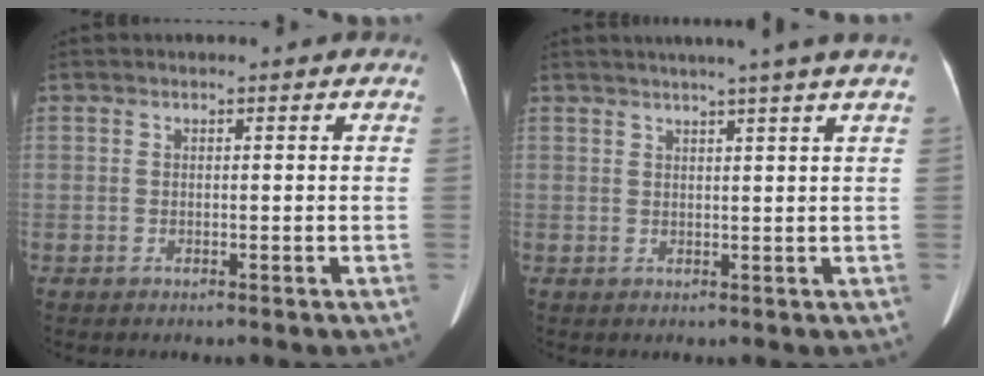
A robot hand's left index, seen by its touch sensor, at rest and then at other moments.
{"total": 6.7, "force": [5.2, -1.6, 3.9], "torque": [-0.050, 0.013, 0.056]}